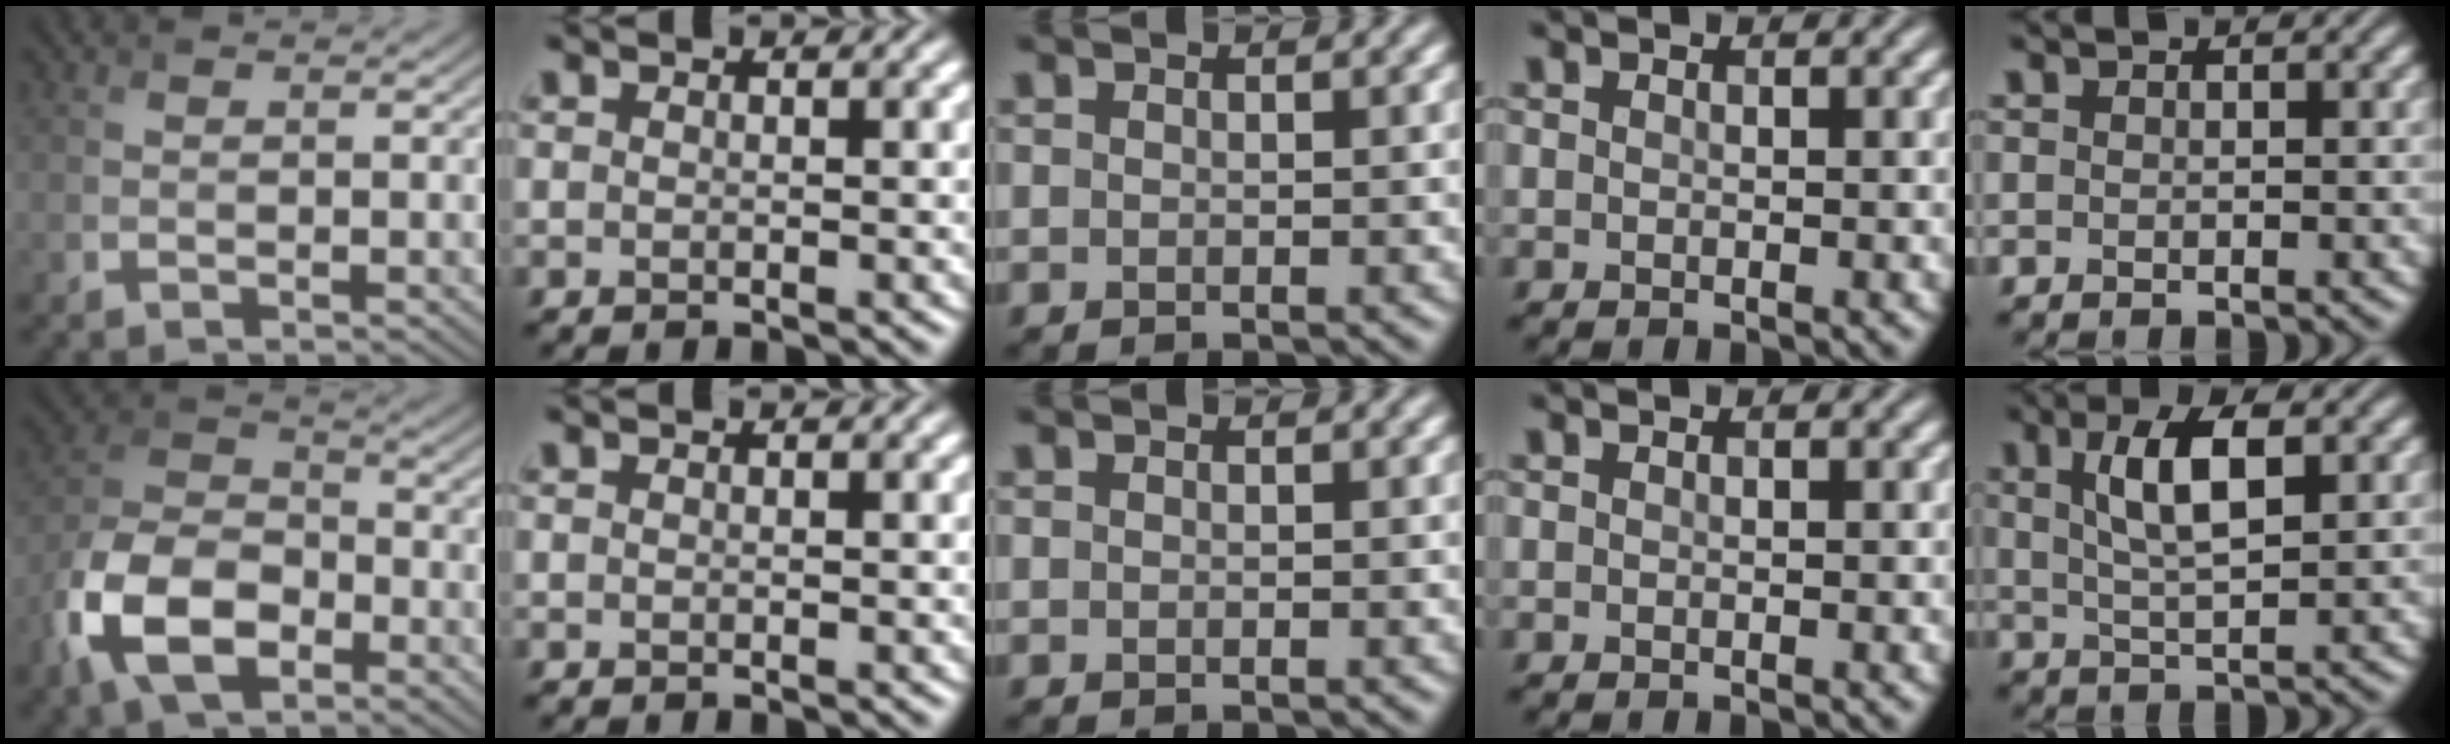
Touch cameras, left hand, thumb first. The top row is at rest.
{"thumb": {"total": 12.5, "force": [-6.0, 7.1, 8.4], "torque": [-0.196, -0.012, -0.129]}, "little": {"total": 5.3, "force": [1.7, 1.7, 4.7], "torque": [-0.088, 0.005, 0.030]}}